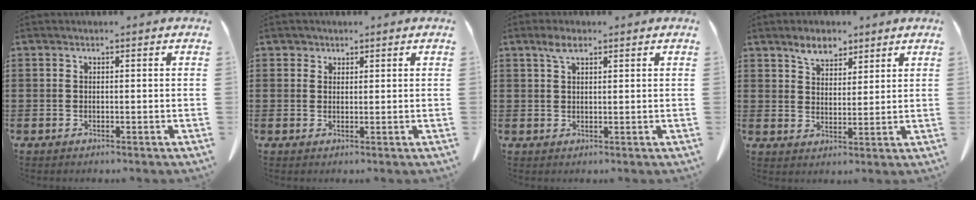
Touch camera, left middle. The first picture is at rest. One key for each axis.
{"total": 1.3, "fx": 1.0, "fy": 0.8, "fz": 0.1, "tx": -0.006, "ty": 0.002, "tz": 0.020}
{"total": 2.8, "fx": 1.7, "fy": 1.1, "fz": 1.9, "tx": -0.043, "ty": 0.004, "tz": 0.031}
{"total": 4.8, "fx": 3.9, "fy": 2.3, "fz": 1.7, "tx": -0.037, "ty": -0.003, "tz": 0.071}